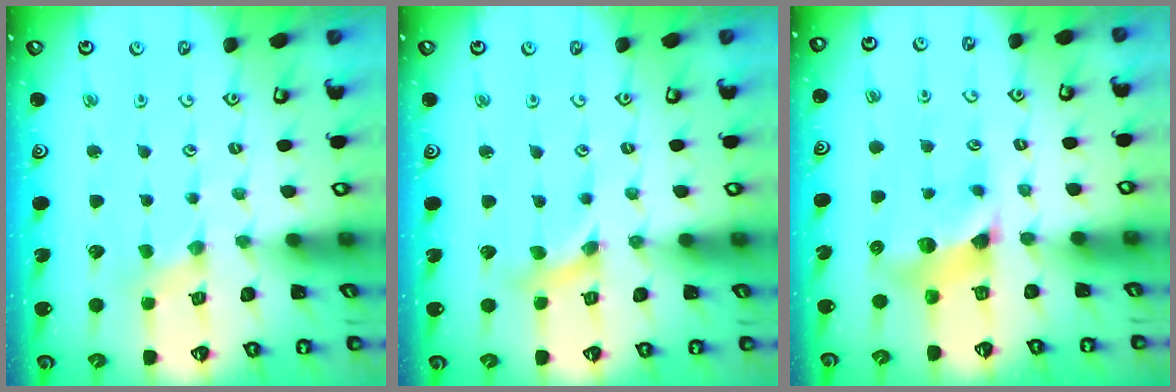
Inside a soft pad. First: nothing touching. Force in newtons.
{"total": 2.5, "press": 2.4, "slide": 0.3}
{"total": 7.0, "press": 7.0, "slide": 0.6}